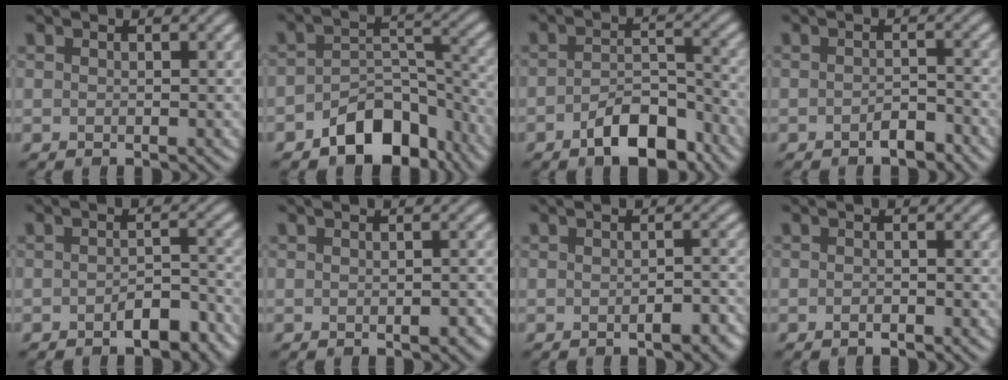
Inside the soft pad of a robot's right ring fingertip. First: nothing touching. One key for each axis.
{"total": 7.6, "fx": -4.8, "fy": 4.4, "fz": 3.9, "tx": -0.046, "ty": -0.007, "tz": -0.078}
{"total": 5.7, "fx": -3.6, "fy": 2.5, "fz": 3.7, "tx": -0.055, "ty": 0.005, "tz": -0.063}
{"total": 1.8, "fx": -1.3, "fy": 0.7, "fz": 1.1, "tx": -0.015, "ty": 0.004, "tz": -0.023}
{"total": 3.4, "fx": -2.0, "fy": 1.5, "fz": 2.2, "tx": -0.032, "ty": 0.007, "tz": -0.029}
{"total": 1.3, "fx": -0.5, "fy": 0.5, "fz": 1.1, "tx": -0.015, "ty": -0.001, "tz": -0.005}
{"total": 2.2, "fx": -1.1, "fy": 0.7, "fz": 1.7, "tx": -0.023, "ty": 0.002, "tz": -0.014}
{"total": 0.7, "fx": -0.5, "fy": 0.2, "fz": 0.4, "tx": -0.008, "ty": 0.000, "tz": -0.008}